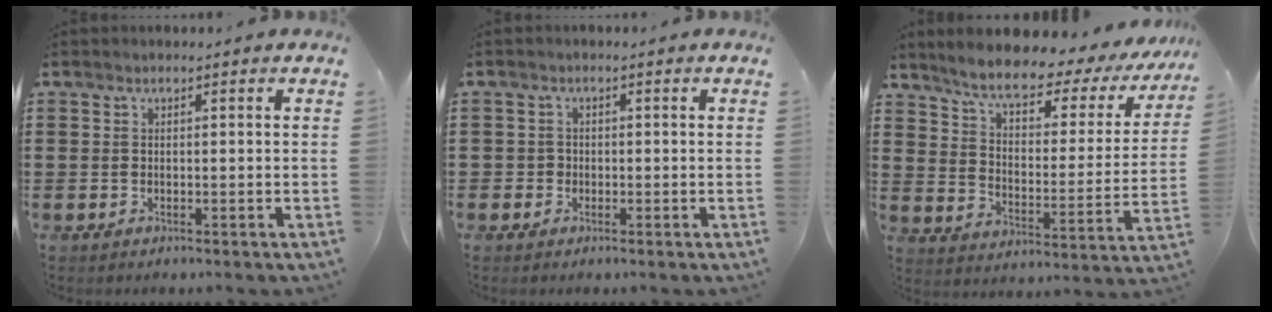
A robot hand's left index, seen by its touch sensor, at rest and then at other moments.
{"total": 1.4, "force": [-0.4, 1.4, 0.1], "torque": [-0.008, 0.004, -0.011]}
{"total": 6.4, "force": [5.4, 1.0, 3.3], "torque": [-0.082, -0.036, 0.082]}